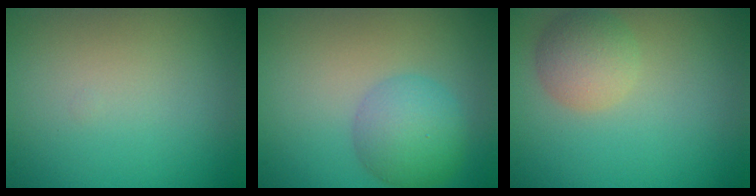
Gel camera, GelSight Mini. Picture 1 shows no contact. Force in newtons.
{"total": 4.2, "press": 4.2, "slide": 0.2}
{"total": 3.0, "press": 3.0, "slide": 0.1}